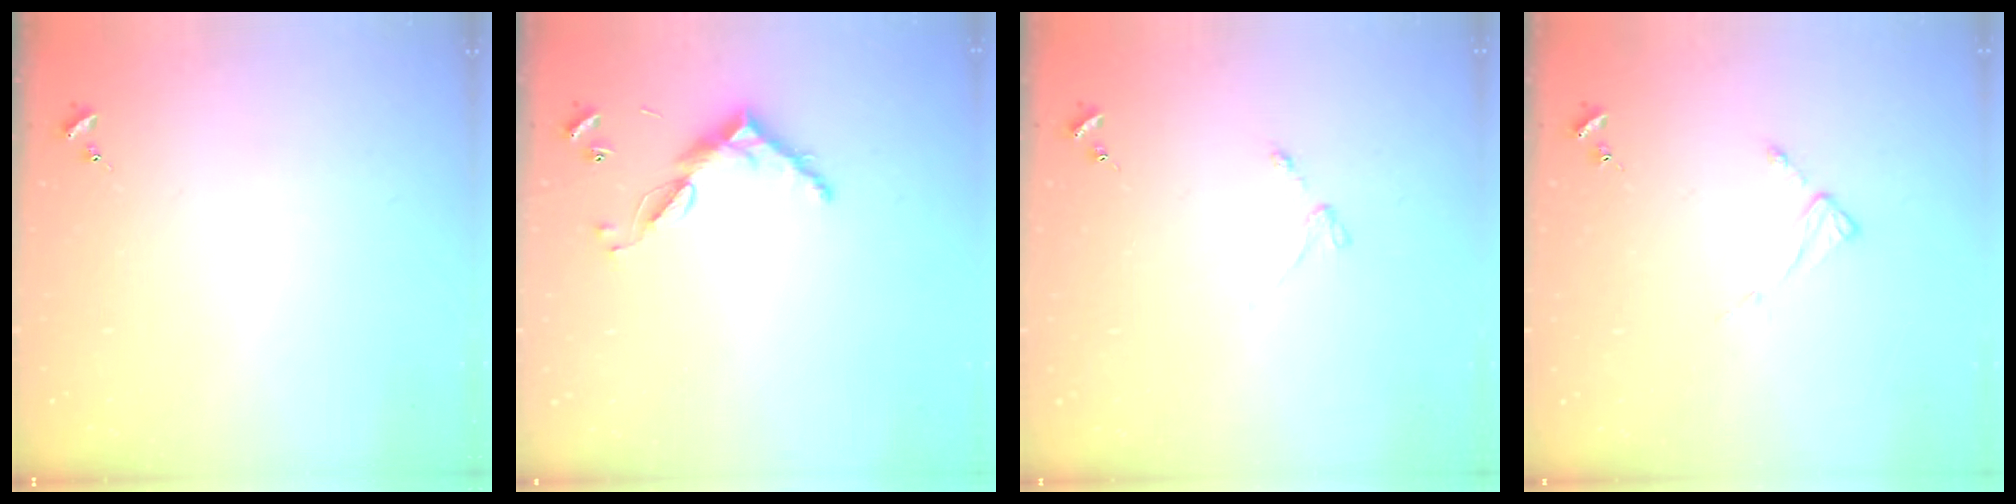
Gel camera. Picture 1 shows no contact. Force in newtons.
{"total": 8.7, "press": 8.7, "slide": 0.5}
{"total": 3.0, "press": 2.9, "slide": 0.5}
{"total": 2.6, "press": 2.6, "slide": 0.2}